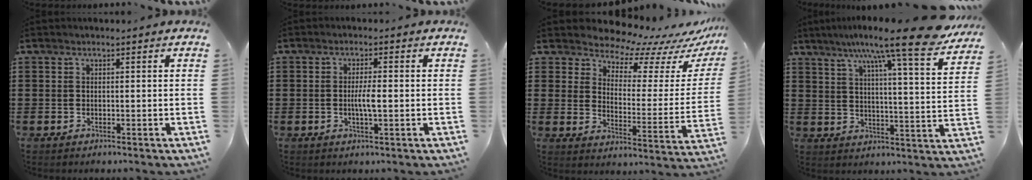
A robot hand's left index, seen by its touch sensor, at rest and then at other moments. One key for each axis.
{"total": 3.2, "fx": -0.3, "fy": 0.5, "fz": 3.2, "tx": -0.056, "ty": -0.001, "tz": -0.006}
{"total": 7.2, "fx": 6.9, "fy": 1.4, "fz": 1.2, "tx": -0.038, "ty": -0.067, "tz": 0.116}
{"total": 12.2, "fx": 9.6, "fy": 0.0, "fz": 7.6, "tx": -0.146, "ty": -0.053, "tz": 0.150}